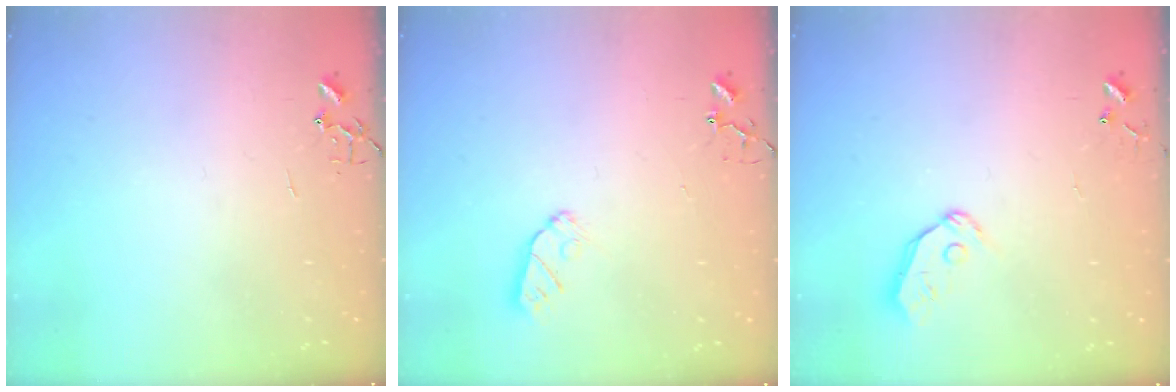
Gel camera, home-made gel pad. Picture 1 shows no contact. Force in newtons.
{"total": 4.5, "press": 4.5, "slide": 0.6}
{"total": 6.8, "press": 6.8, "slide": 0.7}